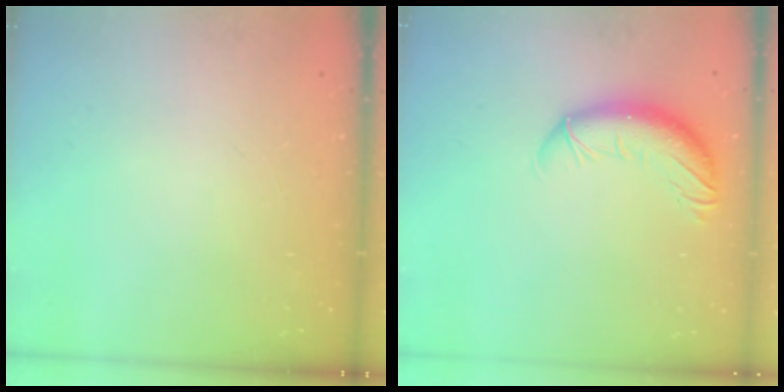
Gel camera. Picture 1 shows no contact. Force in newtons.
{"total": 10.8, "press": 10.6, "slide": 1.9}